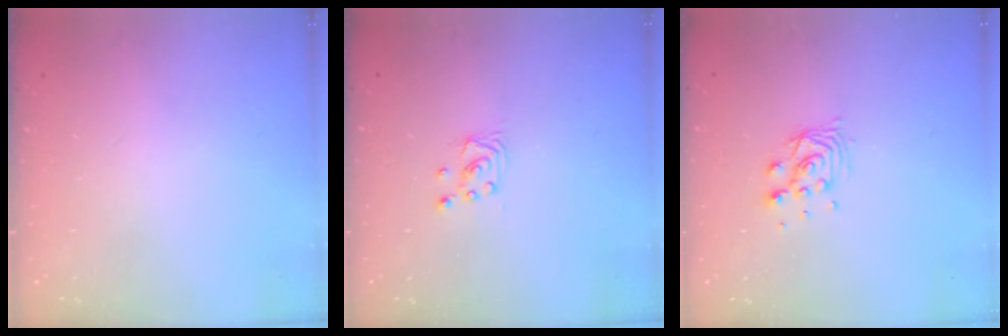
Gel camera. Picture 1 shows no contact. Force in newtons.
{"total": 2.5, "press": 2.5, "slide": 0.2}
{"total": 7.0, "press": 7.0, "slide": 0.4}